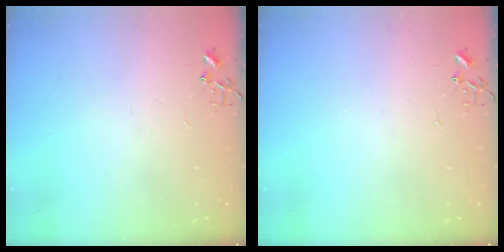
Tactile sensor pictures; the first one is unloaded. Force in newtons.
{"total": 0.0}